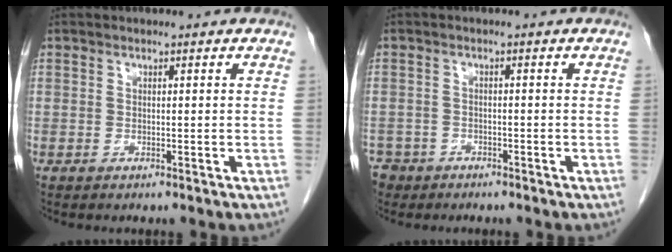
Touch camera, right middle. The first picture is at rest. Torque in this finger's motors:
{"motor_torque": [0.14, -0.74, 0.22, 0.02]}